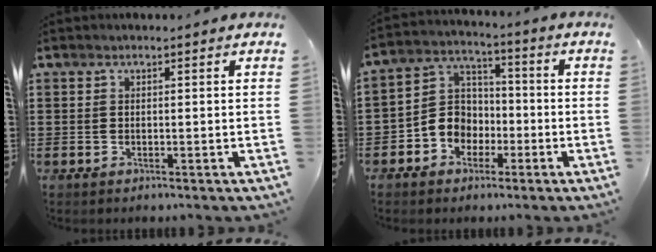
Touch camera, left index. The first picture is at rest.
{"total": 6.4, "force": [-2.4, 5.6, 1.9], "torque": [-0.071, 0.004, -0.053]}